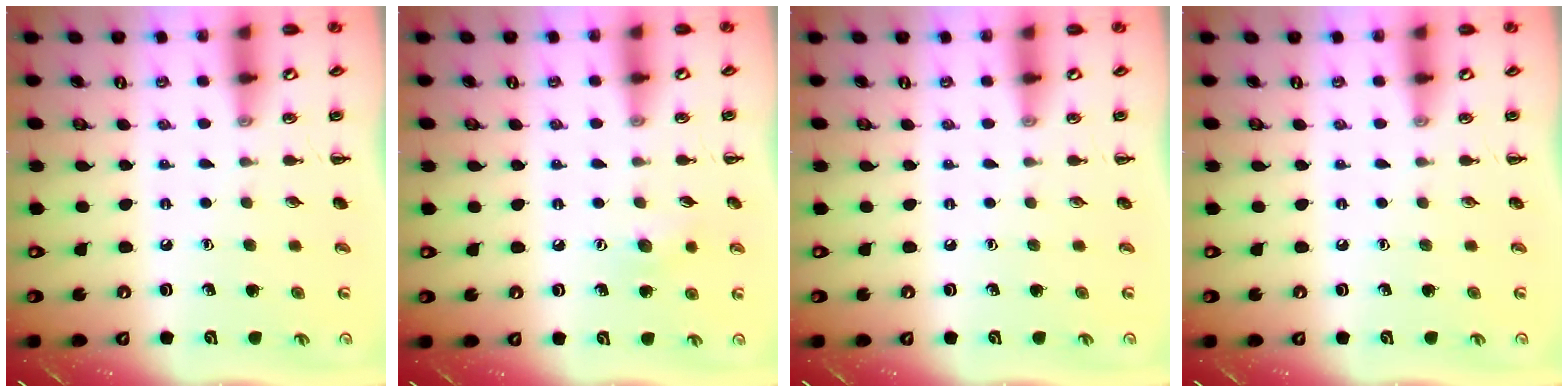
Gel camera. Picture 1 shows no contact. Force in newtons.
{"total": 6.4, "press": 6.2, "slide": 1.4}
{"total": 0.0}
{"total": 0.0}